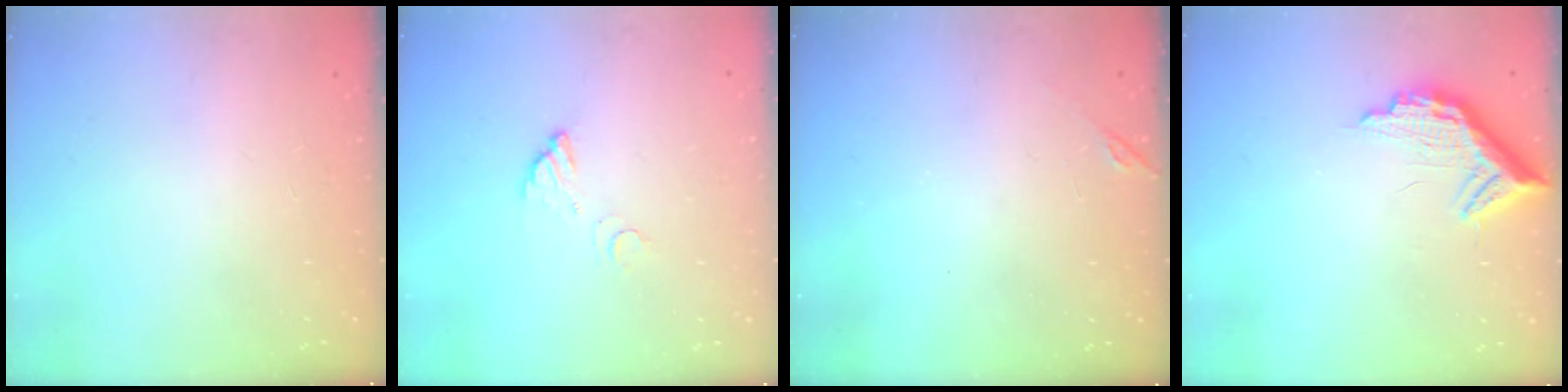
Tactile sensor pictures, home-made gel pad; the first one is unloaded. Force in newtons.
{"total": 3.5, "press": 3.5, "slide": 0.2}
{"total": 5.5, "press": 5.5, "slide": 0.1}
{"total": 12.5, "press": 12.5, "slide": 0.7}